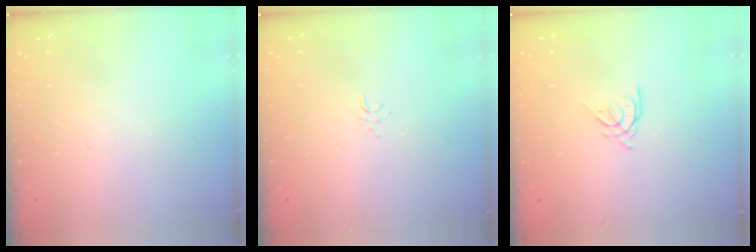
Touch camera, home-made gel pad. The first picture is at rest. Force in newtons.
{"total": 2.9, "press": 2.9, "slide": 0.3}
{"total": 1.9, "press": 1.9, "slide": 0.4}